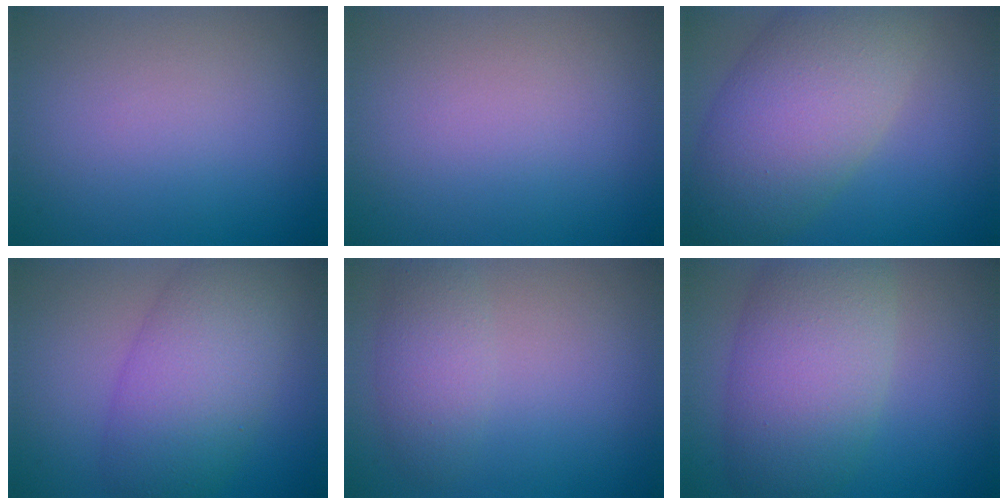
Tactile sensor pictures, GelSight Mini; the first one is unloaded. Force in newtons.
{"total": 0.0}
{"total": 9.9, "press": 9.9, "slide": 0.7}
{"total": 7.5, "press": 7.5, "slide": 0.2}
{"total": 2.7, "press": 2.7, "slide": 0.2}
{"total": 8.6, "press": 8.6, "slide": 0.4}